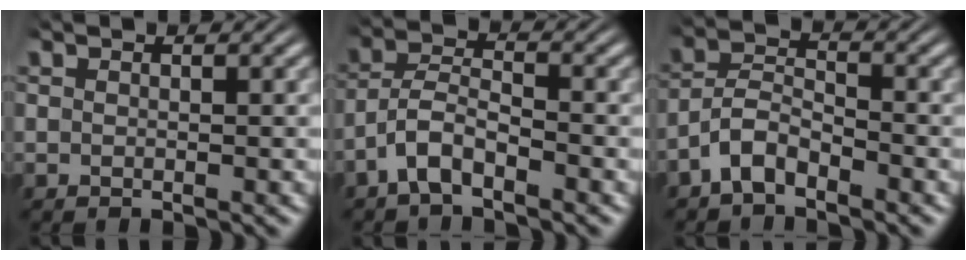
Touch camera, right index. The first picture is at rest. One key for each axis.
{"total": 4.7, "fx": -2.7, "fy": 3.1, "fz": 2.3, "tx": -0.055, "ty": -0.013, "tz": -0.049}
{"total": 5.4, "fx": -3.0, "fy": 3.9, "fz": 2.2, "tx": -0.048, "ty": -0.013, "tz": -0.056}